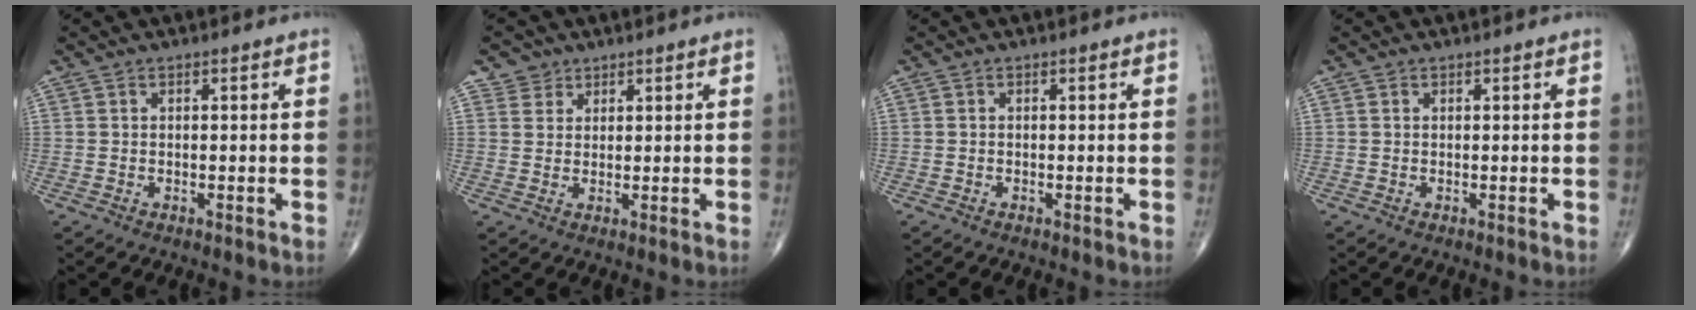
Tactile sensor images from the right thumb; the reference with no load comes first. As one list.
[{"total": 2.6, "force": [1.6, 2.1, 0.0], "torque": [0.020, -0.007, 0.018]}, {"total": 0.0}, {"total": 0.0}]